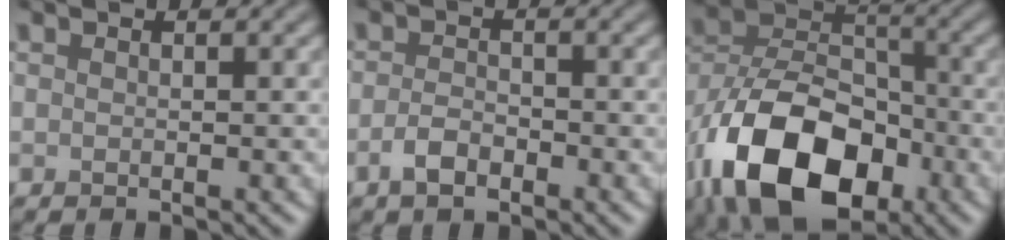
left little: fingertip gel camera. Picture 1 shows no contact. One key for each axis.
{"total": 2.1, "fx": -1.1, "fy": 1.1, "fz": 1.5, "tx": -0.027, "ty": 0.002, "tz": -0.025}
{"total": 13.4, "fx": -6.6, "fy": 7.8, "fz": 8.6, "tx": -0.165, "ty": -0.009, "tz": -0.123}